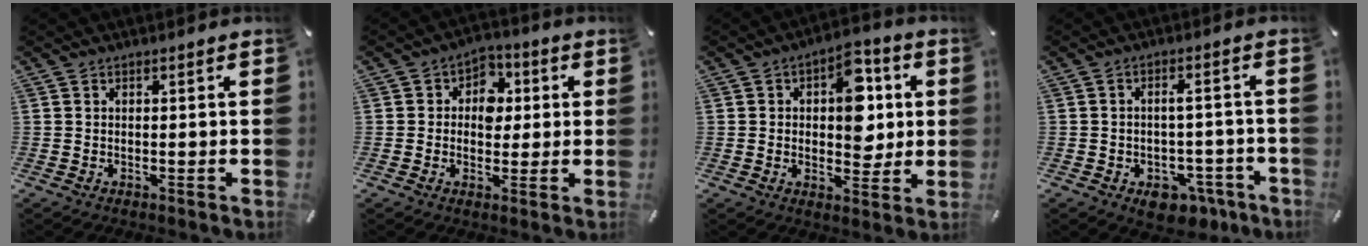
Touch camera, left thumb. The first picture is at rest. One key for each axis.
{"total": 6.9, "fx": 0.1, "fy": 5.9, "fz": 3.4, "tx": -0.047, "ty": 0.010, "tz": -0.005}
{"total": 11.4, "fx": 2.2, "fy": 7.5, "fz": 8.3, "tx": -0.100, "ty": -0.002, "tz": 0.034}
{"total": 7.1, "fx": -2.7, "fy": 4.8, "fz": 4.6, "tx": -0.057, "ty": 0.016, "tz": -0.041}